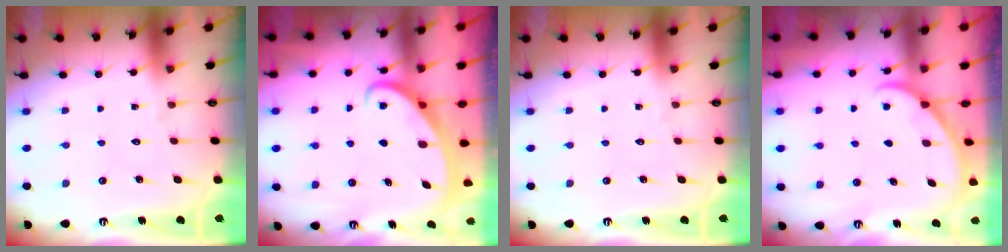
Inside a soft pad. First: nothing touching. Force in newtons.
{"total": 2.6, "press": 2.6, "slide": 0.3}
{"total": 0.0}
{"total": 2.1, "press": 2.1, "slide": 0.2}